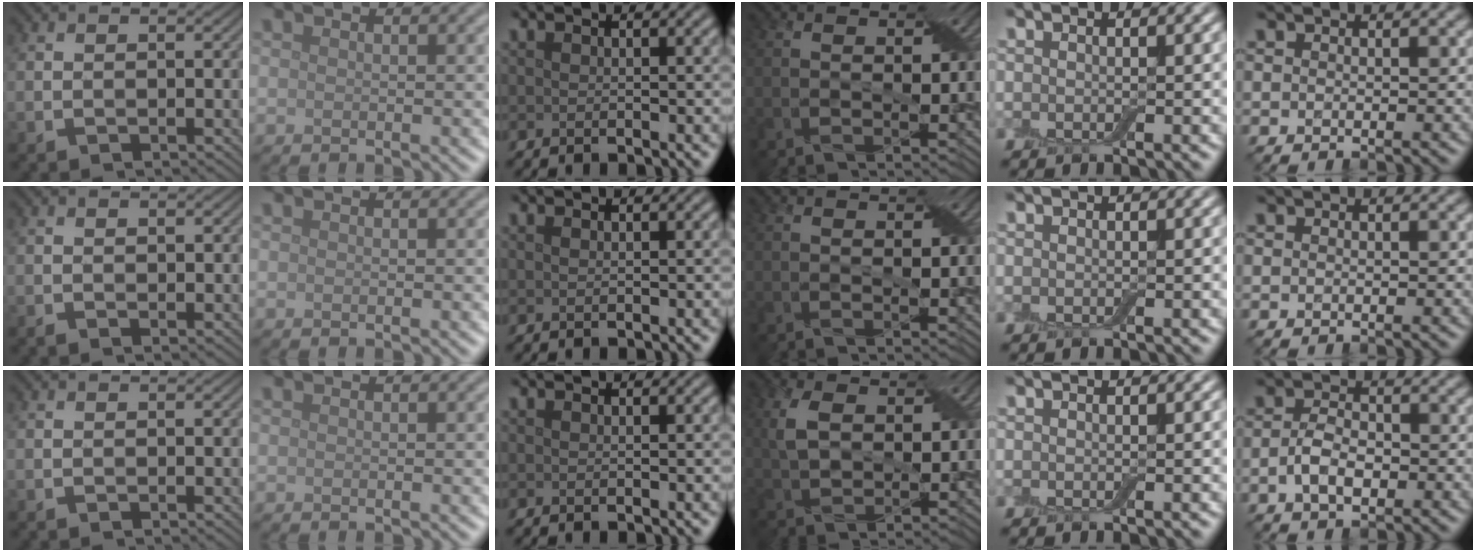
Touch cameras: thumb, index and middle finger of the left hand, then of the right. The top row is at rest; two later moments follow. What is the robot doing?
{"motion": "peel", "object": "adhesive wrap"}